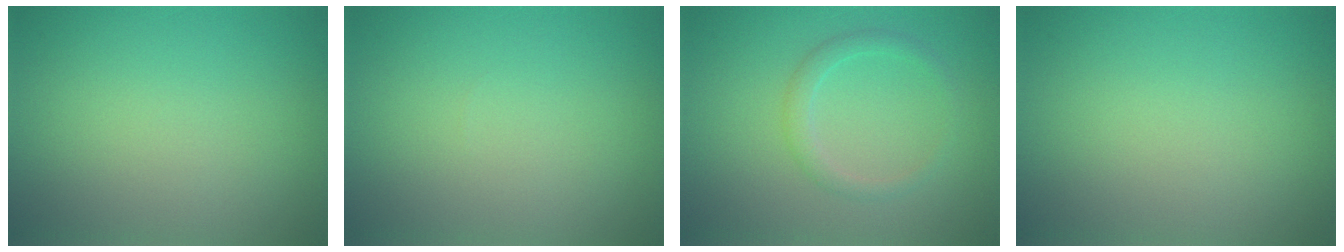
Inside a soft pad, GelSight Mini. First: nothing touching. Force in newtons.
{"total": 0.0}
{"total": 1.7, "press": 1.7, "slide": 0.1}
{"total": 0.0}